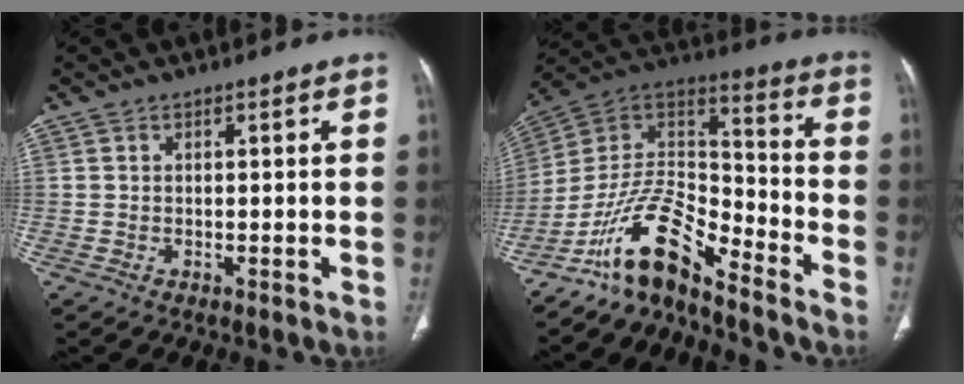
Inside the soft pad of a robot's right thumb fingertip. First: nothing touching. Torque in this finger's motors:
{"motor_torque": [2.79, 0.29, 1.41, -1.36, 0.45]}